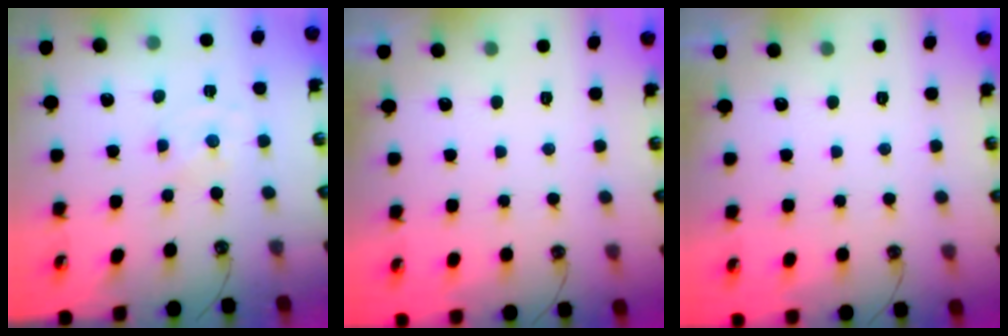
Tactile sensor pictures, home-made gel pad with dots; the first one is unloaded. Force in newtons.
{"total": 0.0}
{"total": 0.0}